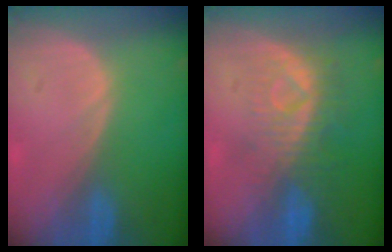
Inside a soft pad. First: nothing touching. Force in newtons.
{"total": 8.3, "press": 7.5, "slide": 3.7}